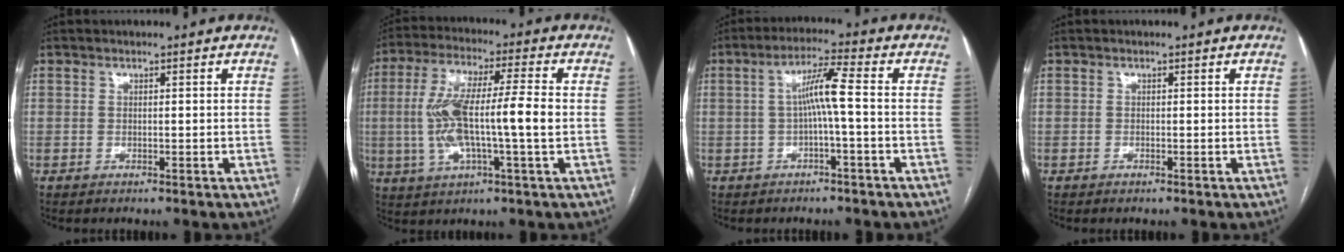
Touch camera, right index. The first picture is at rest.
{"total": 13.3, "force": [-0.7, 1.5, 13.2], "torque": [-0.263, 0.017, -0.014]}
{"total": 5.7, "force": [-0.3, -0.2, 5.7], "torque": [-0.103, 0.021, -0.004]}
{"total": 0.0}